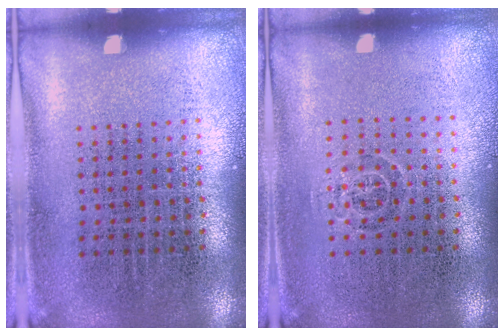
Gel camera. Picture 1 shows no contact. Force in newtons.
{"total": 0.7, "press": 0.6, "slide": 0.5}